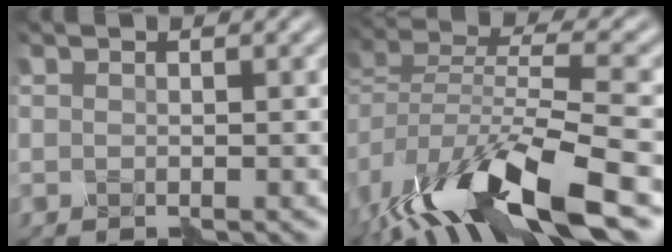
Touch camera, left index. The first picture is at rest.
{"total": 12.1, "force": [-7.0, 4.4, 8.7], "torque": [-0.176, -0.010, -0.124]}